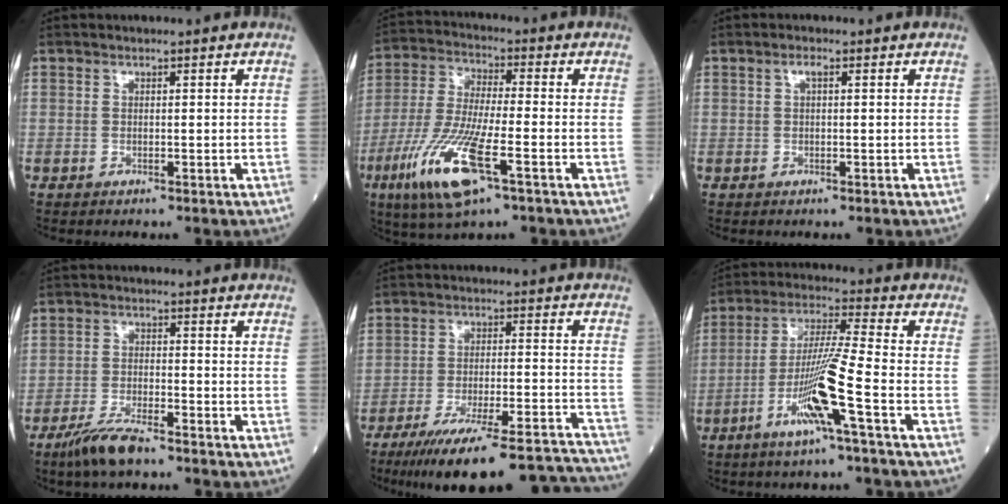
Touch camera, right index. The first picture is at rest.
{"total": 13.9, "force": [-6.2, 2.2, 12.2], "torque": [-0.259, -0.027, -0.114]}
{"total": 1.1, "force": [0.4, 0.2, 1.0], "torque": [-0.018, 0.004, 0.004]}
{"total": 5.9, "force": [-4.6, 0.8, 3.7], "torque": [-0.083, -0.012, -0.088]}
{"total": 24.5, "force": [-22.1, 2.0, 10.5], "torque": [-0.098, -0.009, -0.307]}
{"total": 10.9, "force": [-4.6, -1.4, 9.8], "torque": [-0.194, -0.005, -0.090]}